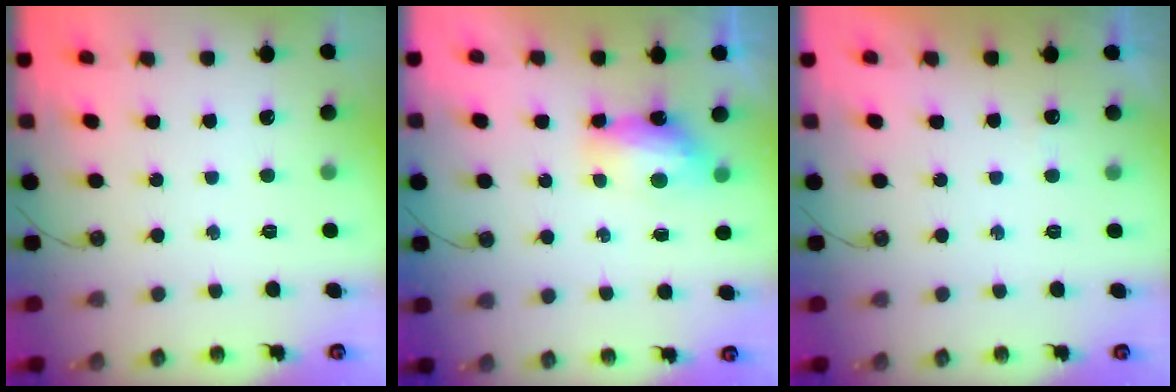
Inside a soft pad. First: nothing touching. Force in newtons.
{"total": 7.8, "press": 7.8, "slide": 0.1}
{"total": 2.5, "press": 2.4, "slide": 0.5}